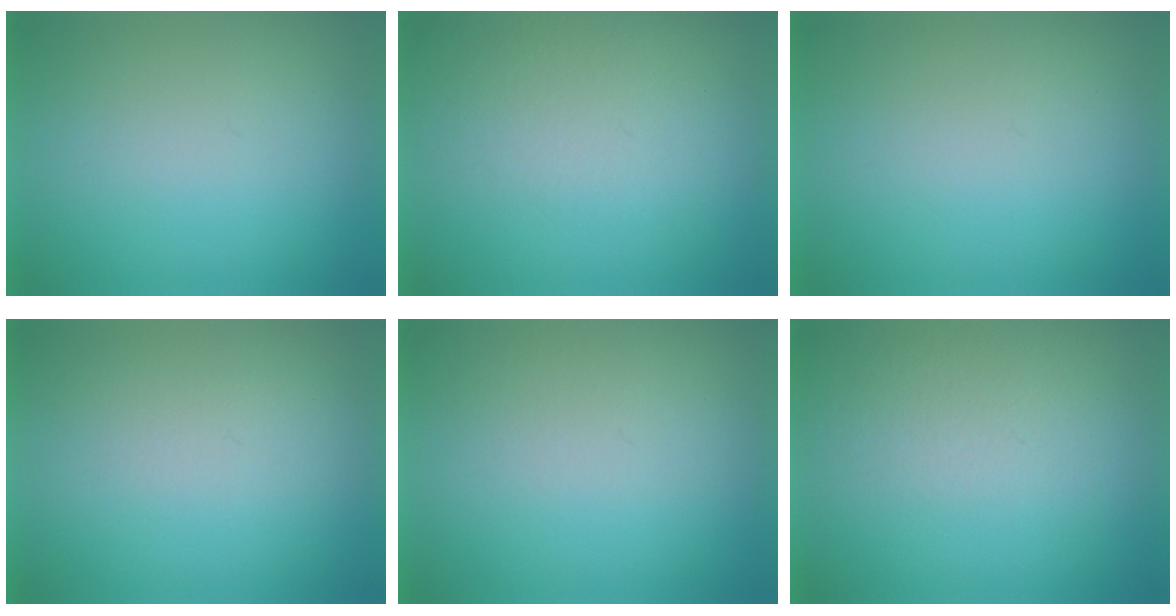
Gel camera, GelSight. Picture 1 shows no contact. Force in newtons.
{"total": 3.6}
{"total": 1.9}
{"total": 1.3}
{"total": 1.7}
{"total": 5.1}